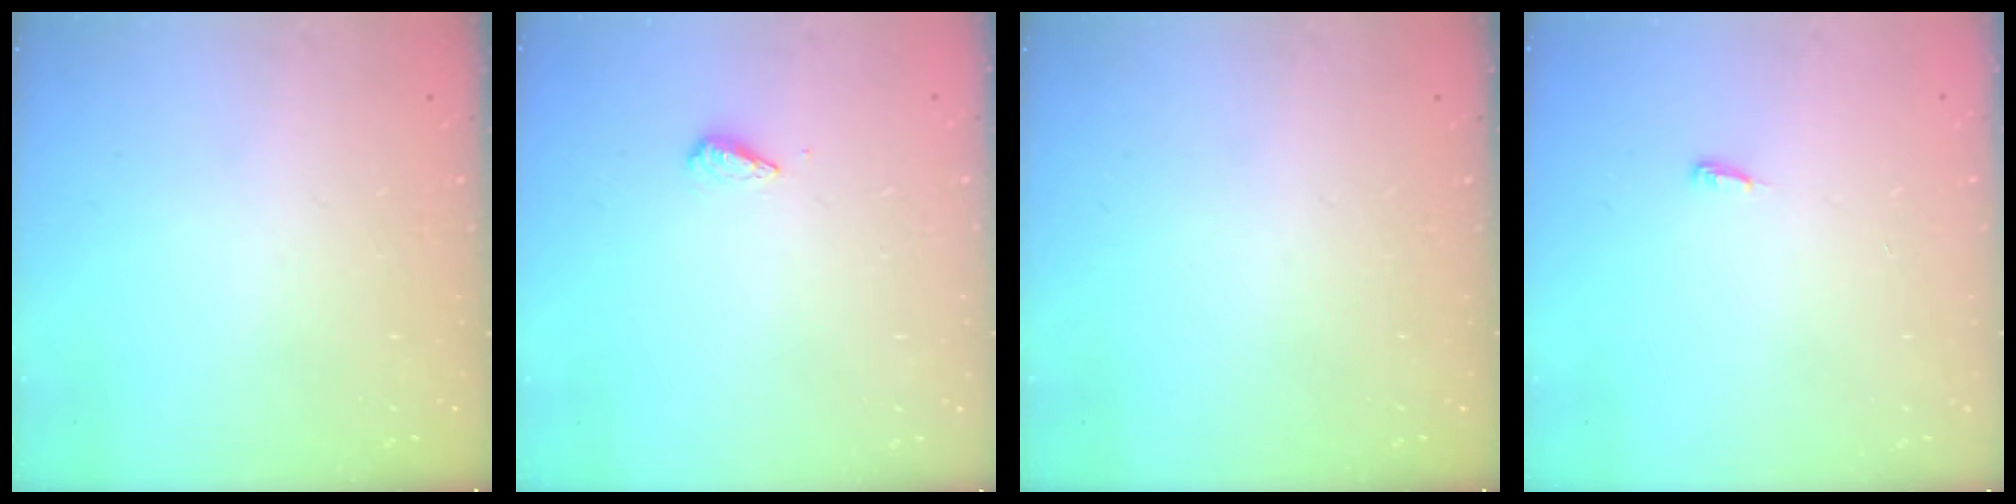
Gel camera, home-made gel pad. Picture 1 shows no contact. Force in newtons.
{"total": 2.9, "press": 2.9, "slide": 0.4}
{"total": 0.0}
{"total": 3.4, "press": 3.3, "slide": 0.7}